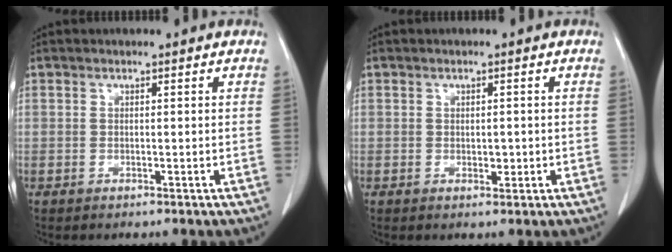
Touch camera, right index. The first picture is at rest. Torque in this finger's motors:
{"motor_torque": [-0.03, 0.05, 0.00, 0.00]}